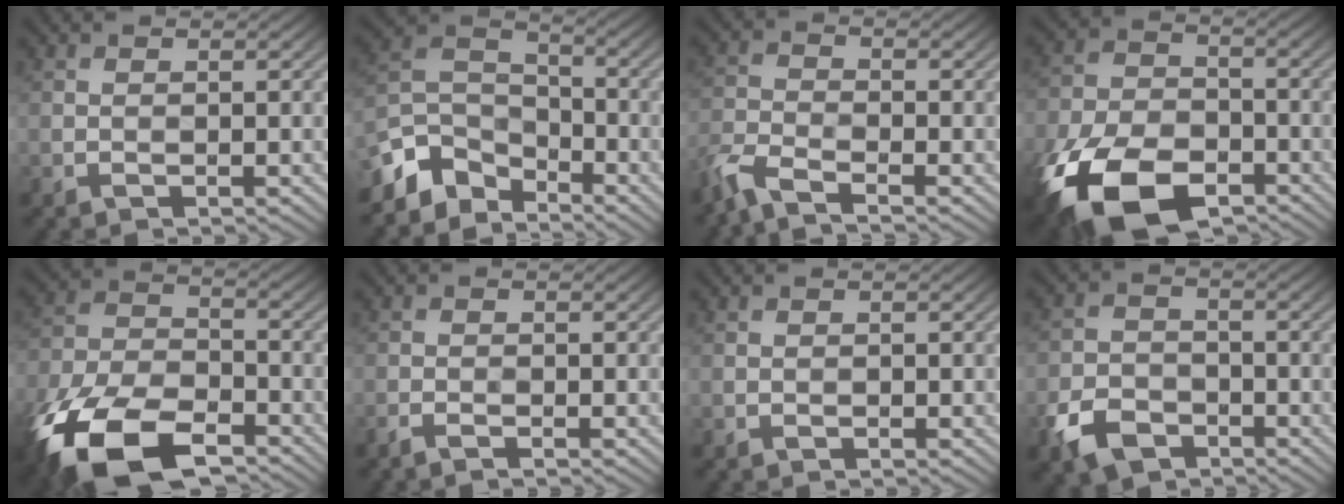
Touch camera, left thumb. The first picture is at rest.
{"total": 8.1, "force": [-6.0, 4.5, 3.0], "torque": [-0.077, -0.004, -0.129]}
{"total": 5.3, "force": [-4.2, 1.5, 2.8], "torque": [-0.074, -0.015, -0.088]}
{"total": 16.0, "force": [-8.5, 9.3, 9.8], "torque": [-0.256, -0.058, -0.142]}
{"total": 17.0, "force": [-10.0, 9.0, 10.4], "torque": [-0.272, -0.055, -0.165]}
{"total": 1.4, "force": [-1.2, 0.2, 0.7], "torque": [-0.014, -0.006, -0.024]}
{"total": 0.0}
{"total": 6.1, "force": [-3.7, 3.8, 2.9], "torque": [-0.074, -0.011, -0.077]}